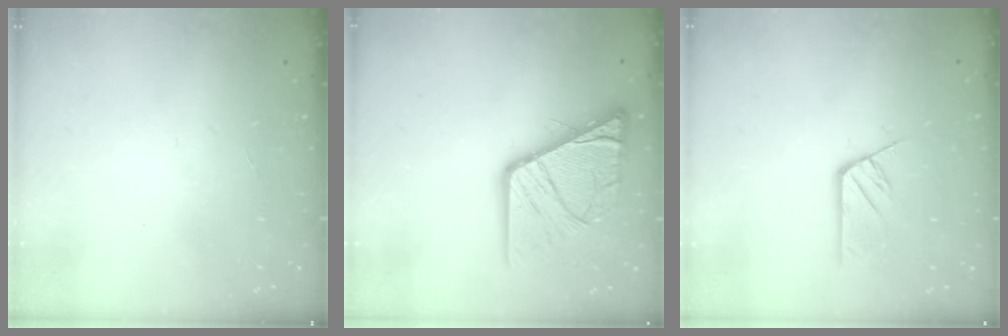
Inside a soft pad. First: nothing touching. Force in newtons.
{"total": 16.9, "press": 16.8, "slide": 1.8}
{"total": 6.0, "press": 6.0, "slide": 0.5}